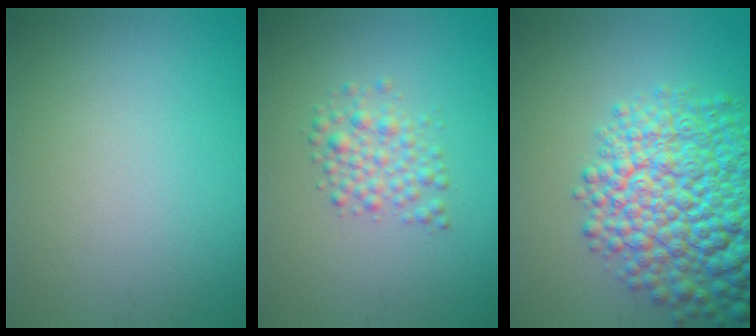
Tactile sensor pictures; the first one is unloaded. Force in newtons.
{"total": 2.5, "press": 2.5, "slide": 0.0}
{"total": 11.4, "press": 11.4, "slide": 0.5}